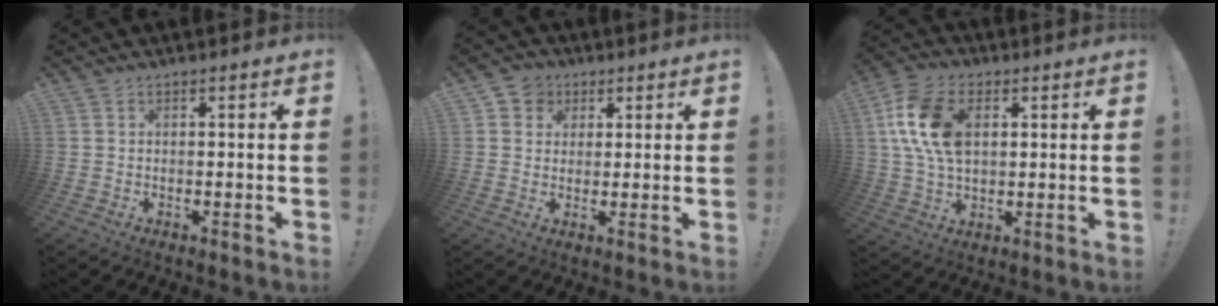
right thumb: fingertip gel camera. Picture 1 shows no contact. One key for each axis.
{"total": 5.3, "fx": 1.6, "fy": 4.9, "fz": 1.2, "tx": -0.018, "ty": -0.006, "tz": 0.031}
{"total": 15.9, "fx": 3.8, "fy": 10.5, "fz": 11.4, "tx": -0.212, "ty": 0.005, "tz": 0.073}